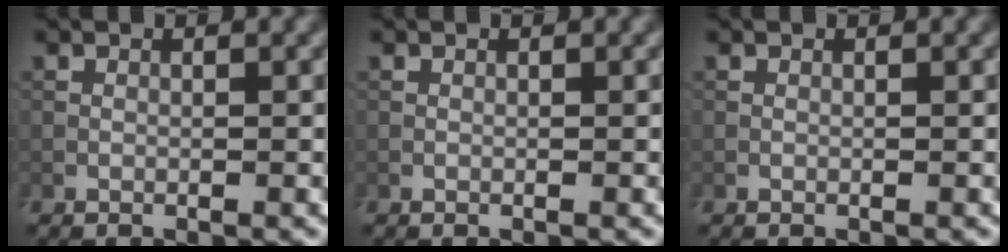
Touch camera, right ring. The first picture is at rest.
{"total": 0.0}
{"total": 0.0}